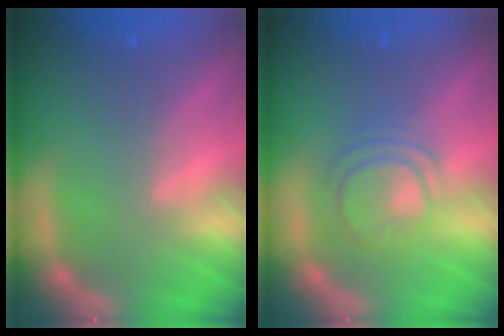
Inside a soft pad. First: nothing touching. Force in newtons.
{"total": 4.5}